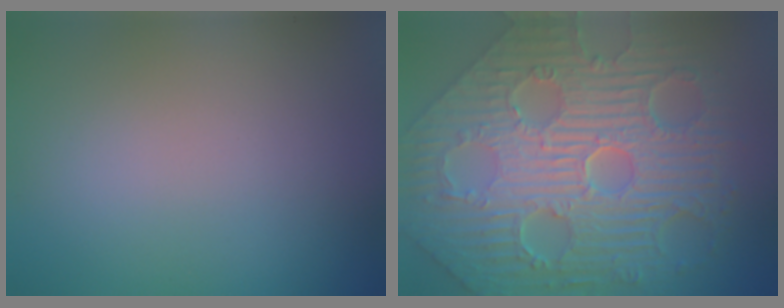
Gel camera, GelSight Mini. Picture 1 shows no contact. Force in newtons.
{"total": 11.9, "press": 8.0, "slide": 8.8}